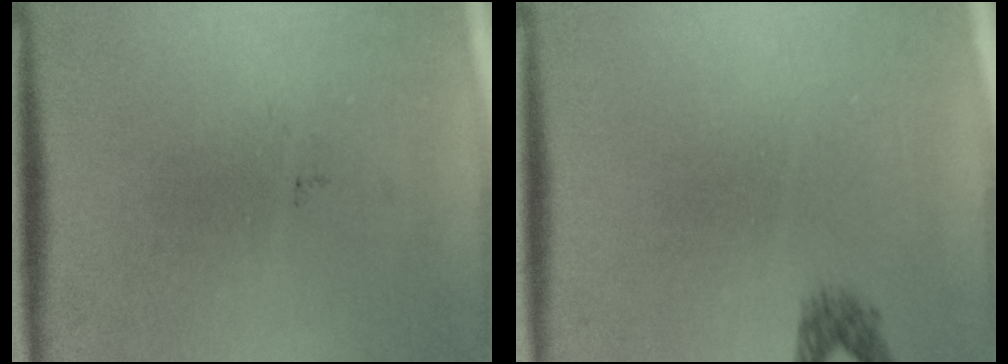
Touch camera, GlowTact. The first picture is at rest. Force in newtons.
{"total": 1.3}